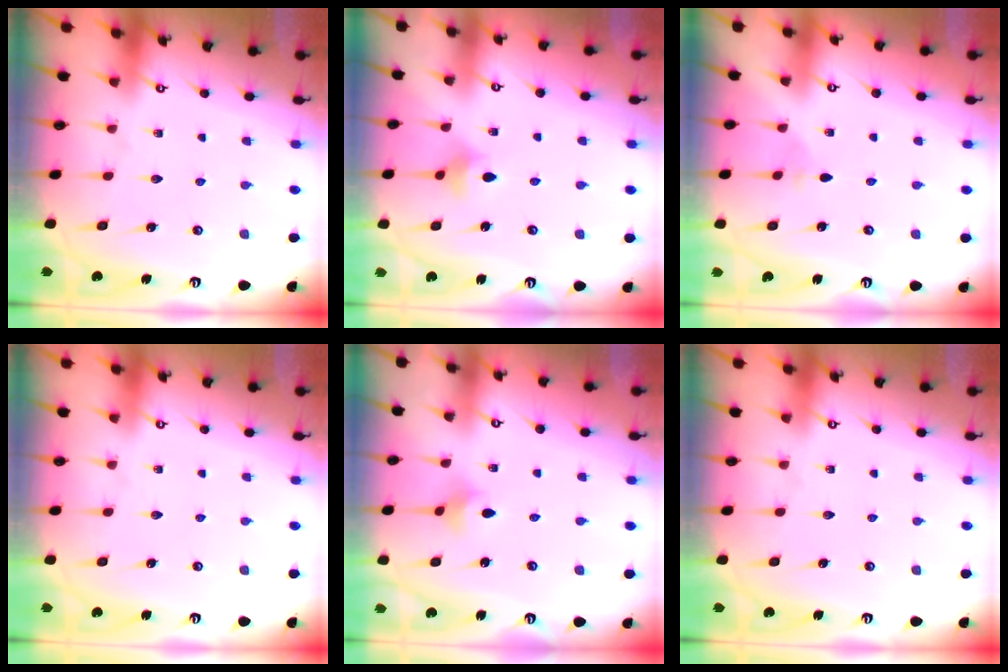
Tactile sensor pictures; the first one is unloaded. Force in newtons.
{"total": 4.5, "press": 4.4, "slide": 0.8}
{"total": 1.6, "press": 1.6, "slide": 0.4}
{"total": 0.0}
{"total": 2.8, "press": 2.8, "slide": 0.6}
{"total": 0.0}